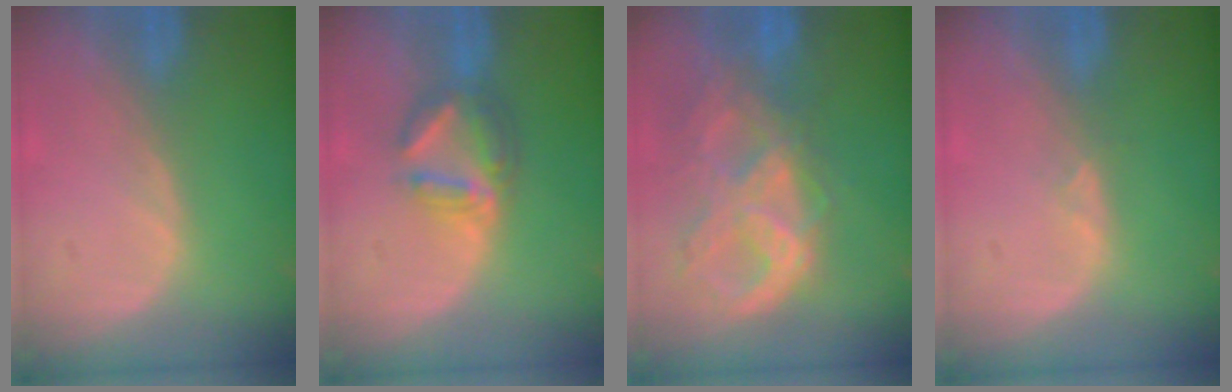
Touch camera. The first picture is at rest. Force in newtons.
{"total": 5.9, "press": 5.4, "slide": 2.5}
{"total": 10.6, "press": 8.9, "slide": 5.7}
{"total": 0.9, "press": 0.9, "slide": 0.3}